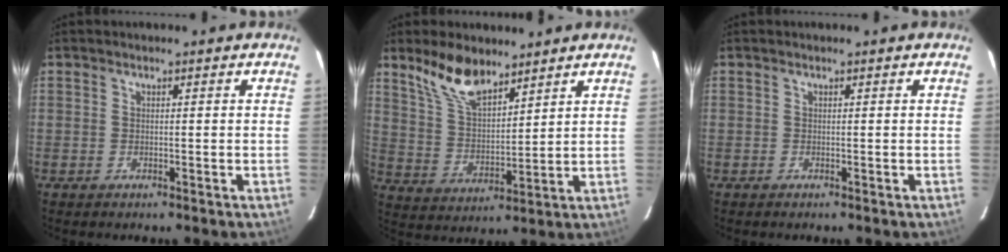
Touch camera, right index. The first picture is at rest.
{"total": 10.2, "force": [7.7, 4.0, 5.5], "torque": [-0.105, 0.010, 0.157]}
{"total": 0.0}